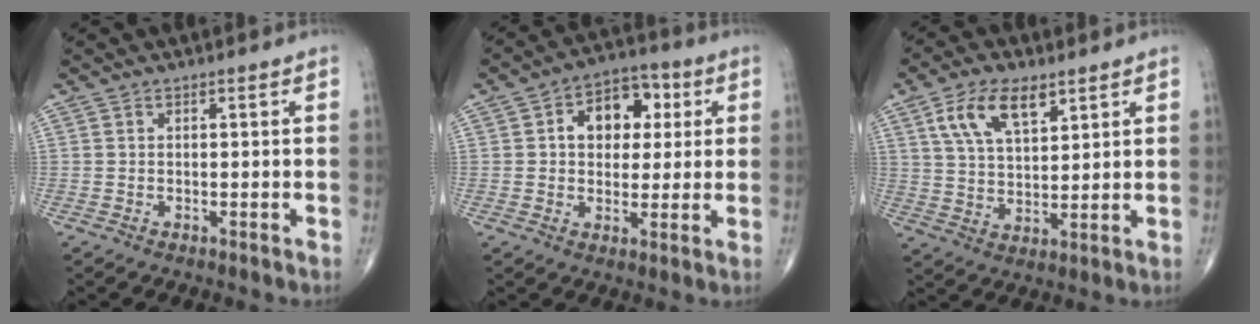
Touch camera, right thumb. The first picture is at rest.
{"total": 11.0, "force": [2.7, 7.7, 7.4], "torque": [-0.064, 0.014, 0.035]}
{"total": 10.4, "force": [5.3, 5.1, 7.3], "torque": [-0.124, -0.017, 0.105]}